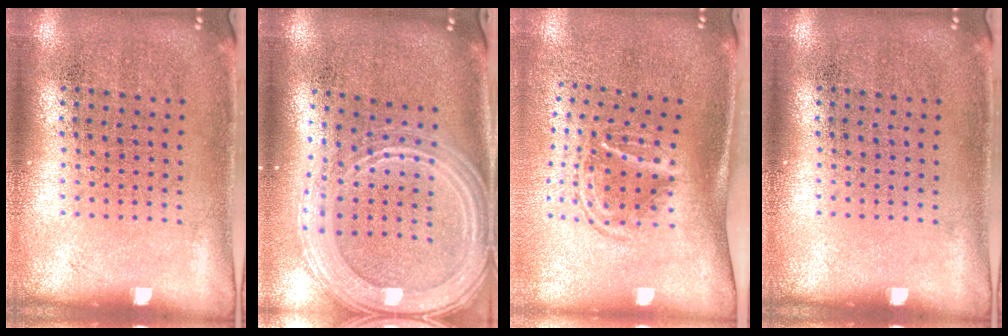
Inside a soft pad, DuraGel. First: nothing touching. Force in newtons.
{"total": 2.8, "press": 2.3, "slide": 1.5}
{"total": 1.8, "press": 1.2, "slide": 1.3}
{"total": 0.0}